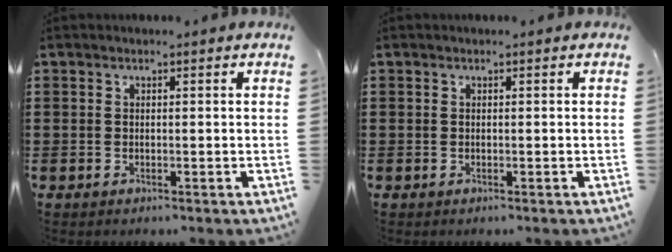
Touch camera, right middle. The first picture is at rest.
{"total": 0.0}